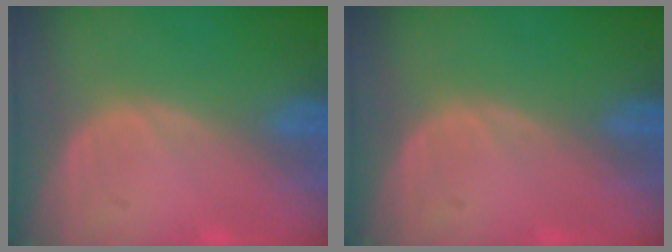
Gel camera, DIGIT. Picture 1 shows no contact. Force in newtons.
{"total": 0.0}